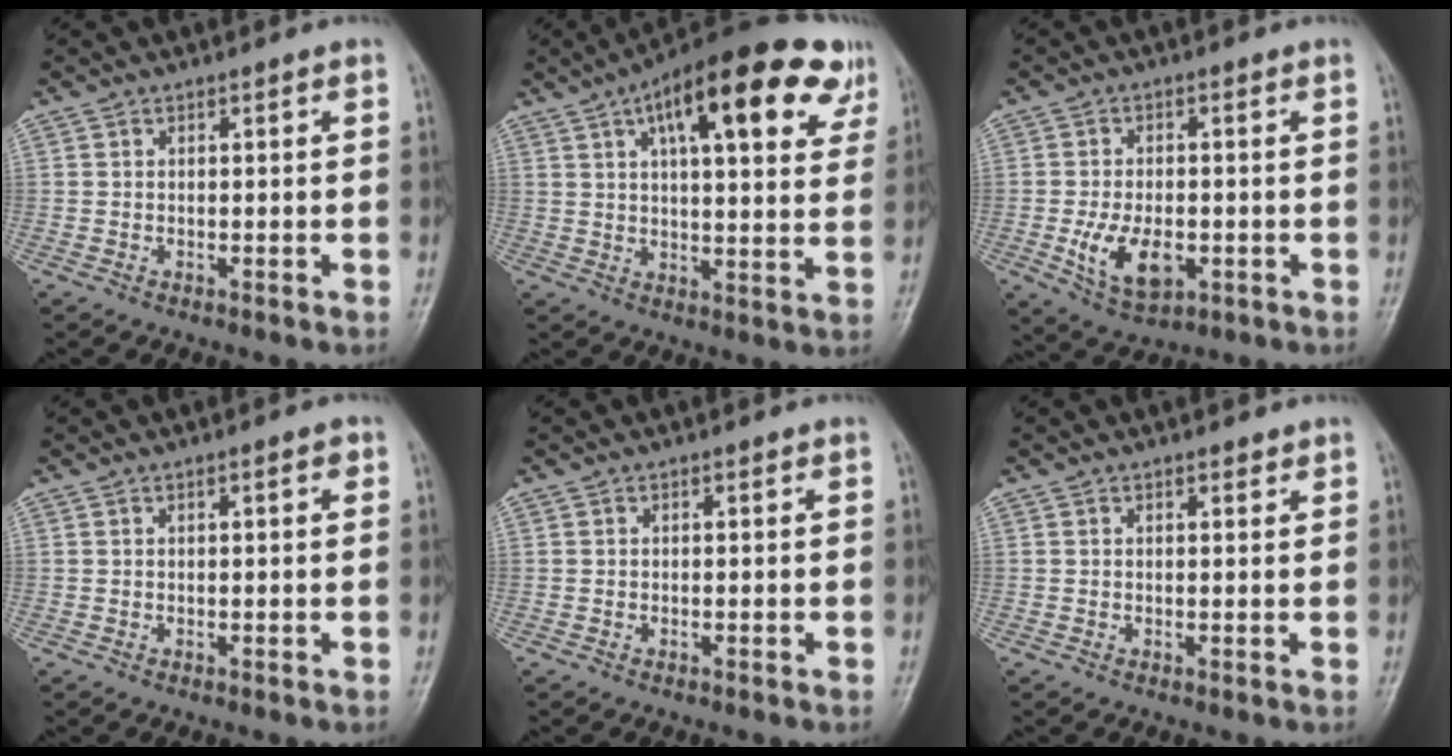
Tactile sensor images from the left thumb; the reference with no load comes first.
{"total": 22.9, "force": [11.4, 8.2, 18.1], "torque": [-0.237, 0.000, 0.157]}
{"total": 9.0, "force": [-2.2, 5.3, 6.9], "torque": [-0.113, -0.004, -0.026]}
{"total": 1.4, "force": [0.7, 0.4, 1.1], "torque": [-0.015, 0.001, 0.008]}
{"total": 0.0}
{"total": 1.3, "force": [1.1, 0.6, 0.5], "torque": [-0.003, -0.007, 0.014]}